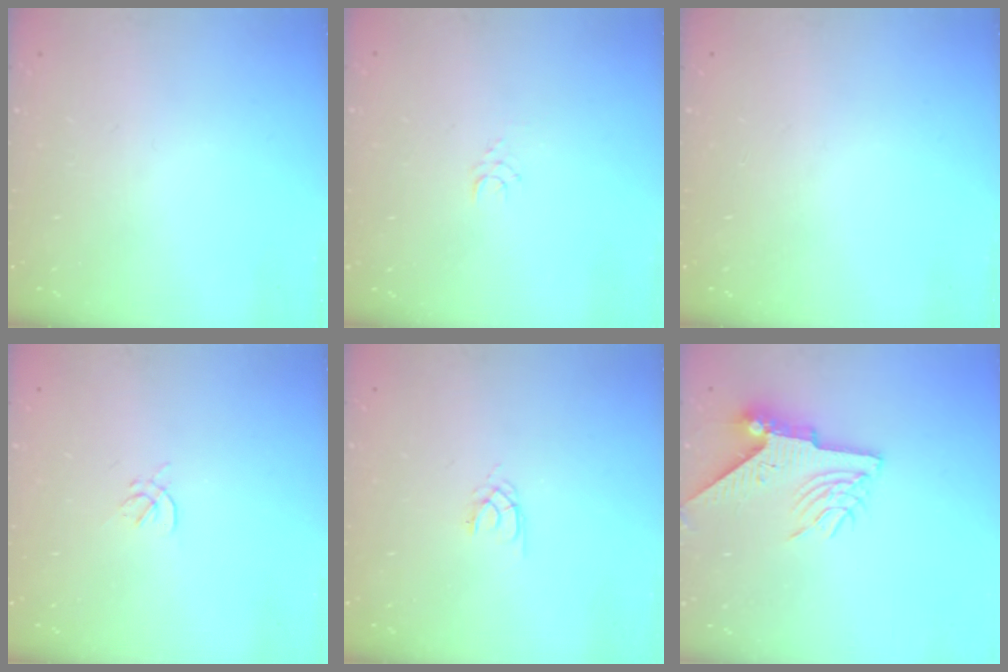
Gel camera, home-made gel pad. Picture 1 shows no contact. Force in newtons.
{"total": 4.8, "press": 4.8, "slide": 0.3}
{"total": 0.0}
{"total": 1.6, "press": 1.5, "slide": 0.6}
{"total": 1.3, "press": 1.2, "slide": 0.3}
{"total": 9.4, "press": 9.3, "slide": 1.0}